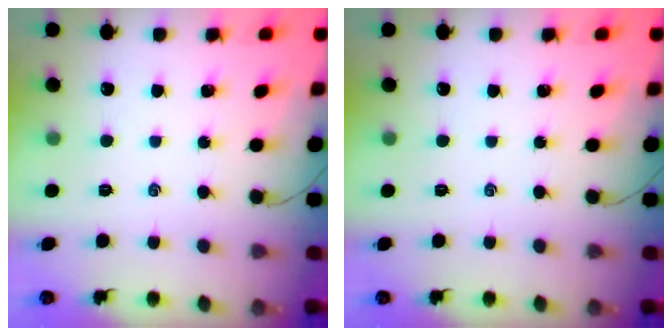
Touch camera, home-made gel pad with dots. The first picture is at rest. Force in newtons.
{"total": 0.0}